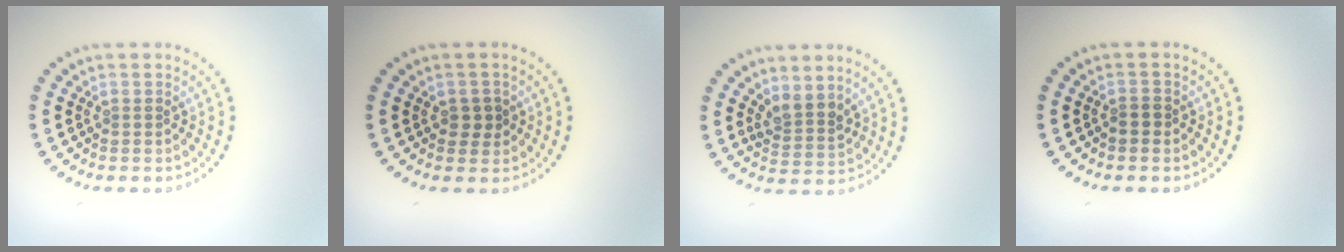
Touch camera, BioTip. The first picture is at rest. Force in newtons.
{"total": 1.5, "press": 1.5, "slide": 0.4}
{"total": 2.3, "press": 1.8, "slide": 1.4}
{"total": 1.1, "press": 0.9, "slide": 0.7}